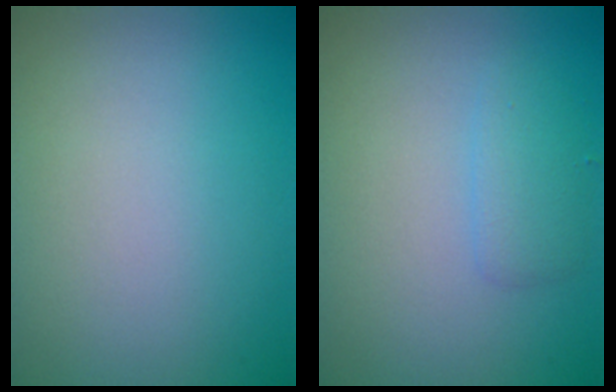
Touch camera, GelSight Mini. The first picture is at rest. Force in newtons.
{"total": 1.6, "press": 1.6, "slide": 0.0}